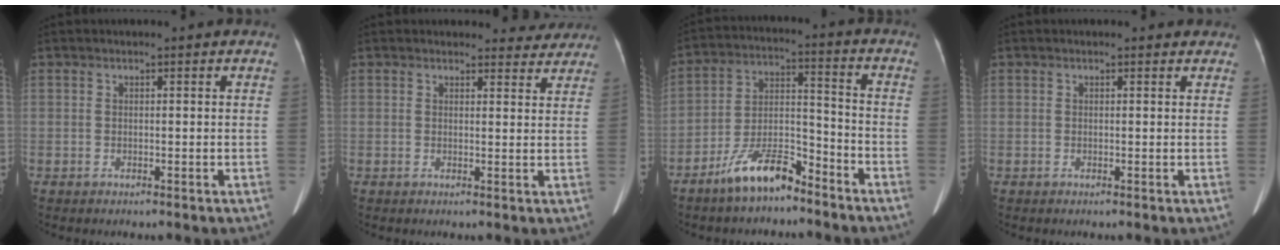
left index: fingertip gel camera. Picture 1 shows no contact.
{"total": 4.5, "force": [4.1, 1.6, -0.2], "torque": [0.016, -0.006, 0.030]}
{"total": 9.8, "force": [-7.6, 2.5, 5.6], "torque": [-0.113, 0.003, -0.142]}
{"total": 1.2, "force": [1.0, 0.6, 0.1], "torque": [-0.006, 0.001, 0.000]}